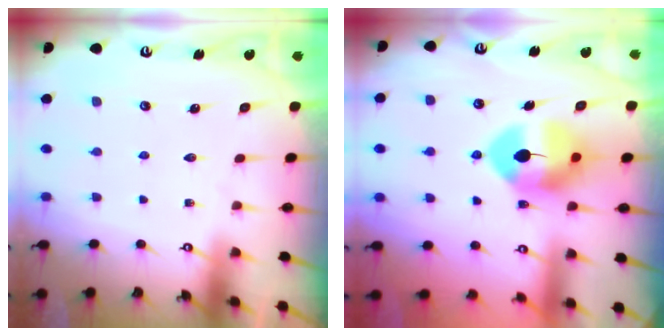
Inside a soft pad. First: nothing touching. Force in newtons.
{"total": 9.6, "press": 9.5, "slide": 1.4}